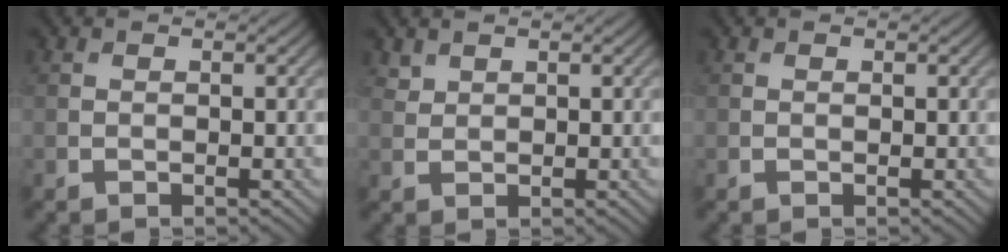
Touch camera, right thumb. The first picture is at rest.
{"total": 1.4, "force": [1.2, 0.7, 0.3], "torque": [-0.010, 0.000, 0.029]}
{"total": 0.0}